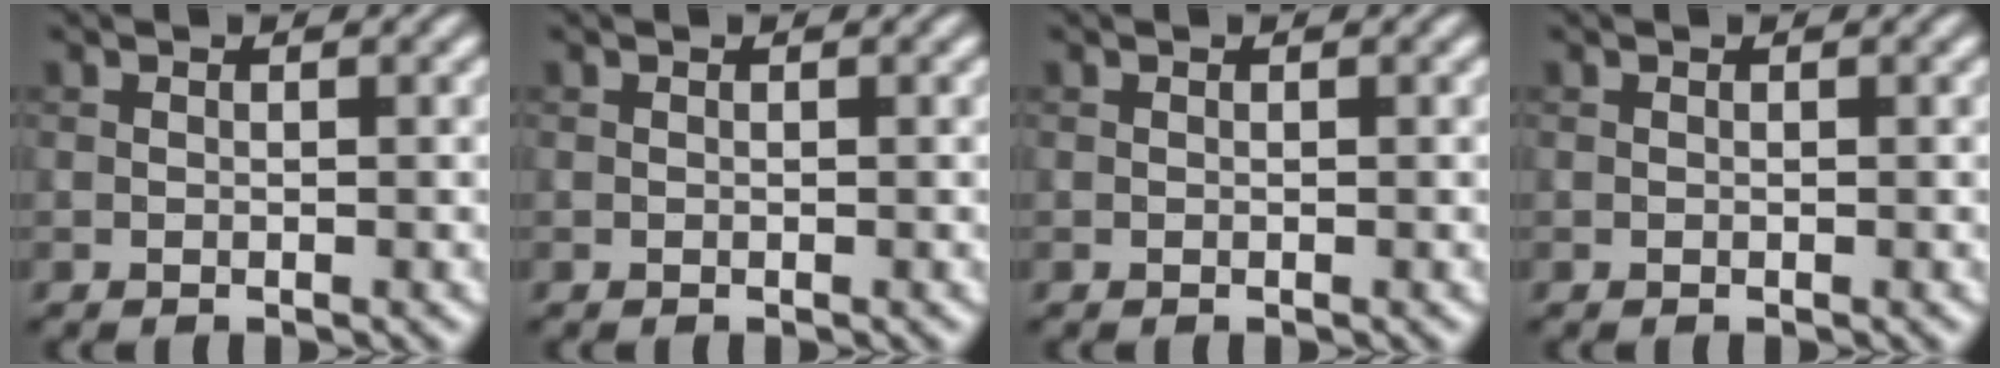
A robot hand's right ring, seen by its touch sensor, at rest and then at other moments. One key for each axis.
{"total": 0.0}
{"total": 0.0}
{"total": 0.0}